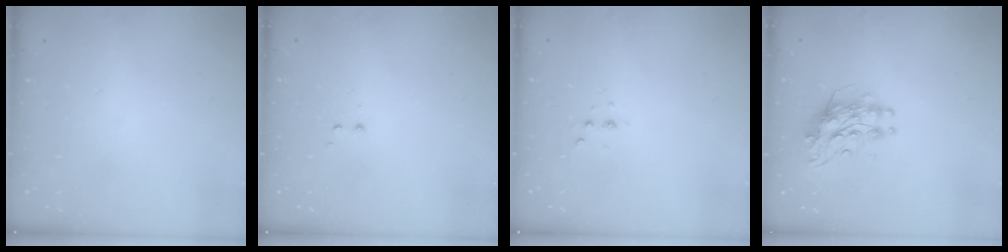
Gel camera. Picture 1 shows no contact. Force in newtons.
{"total": 1.2, "press": 1.1, "slide": 0.5}
{"total": 2.8, "press": 2.8, "slide": 0.7}
{"total": 8.9, "press": 8.9, "slide": 0.5}